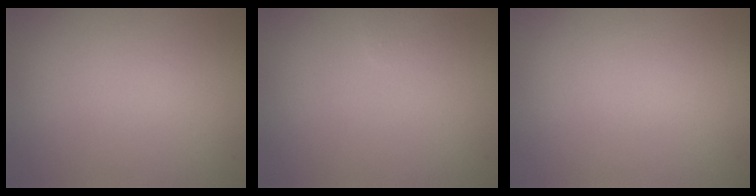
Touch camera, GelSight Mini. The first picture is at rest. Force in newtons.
{"total": 0.7, "press": 0.7, "slide": 0.0}
{"total": 0.0}